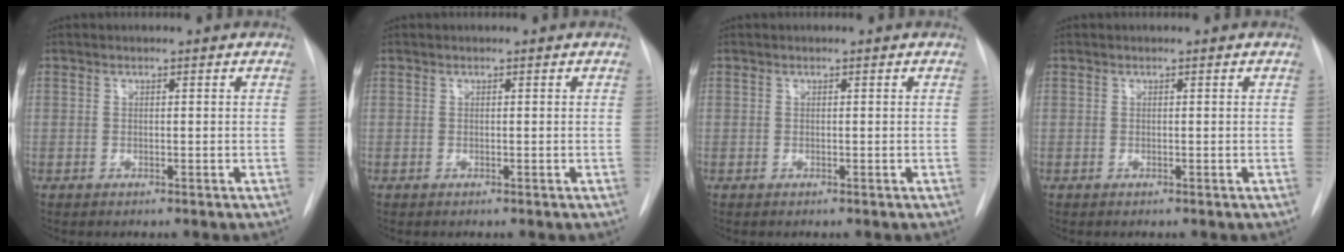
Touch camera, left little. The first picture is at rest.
{"total": 0.0}
{"total": 0.0}
{"total": 0.0}